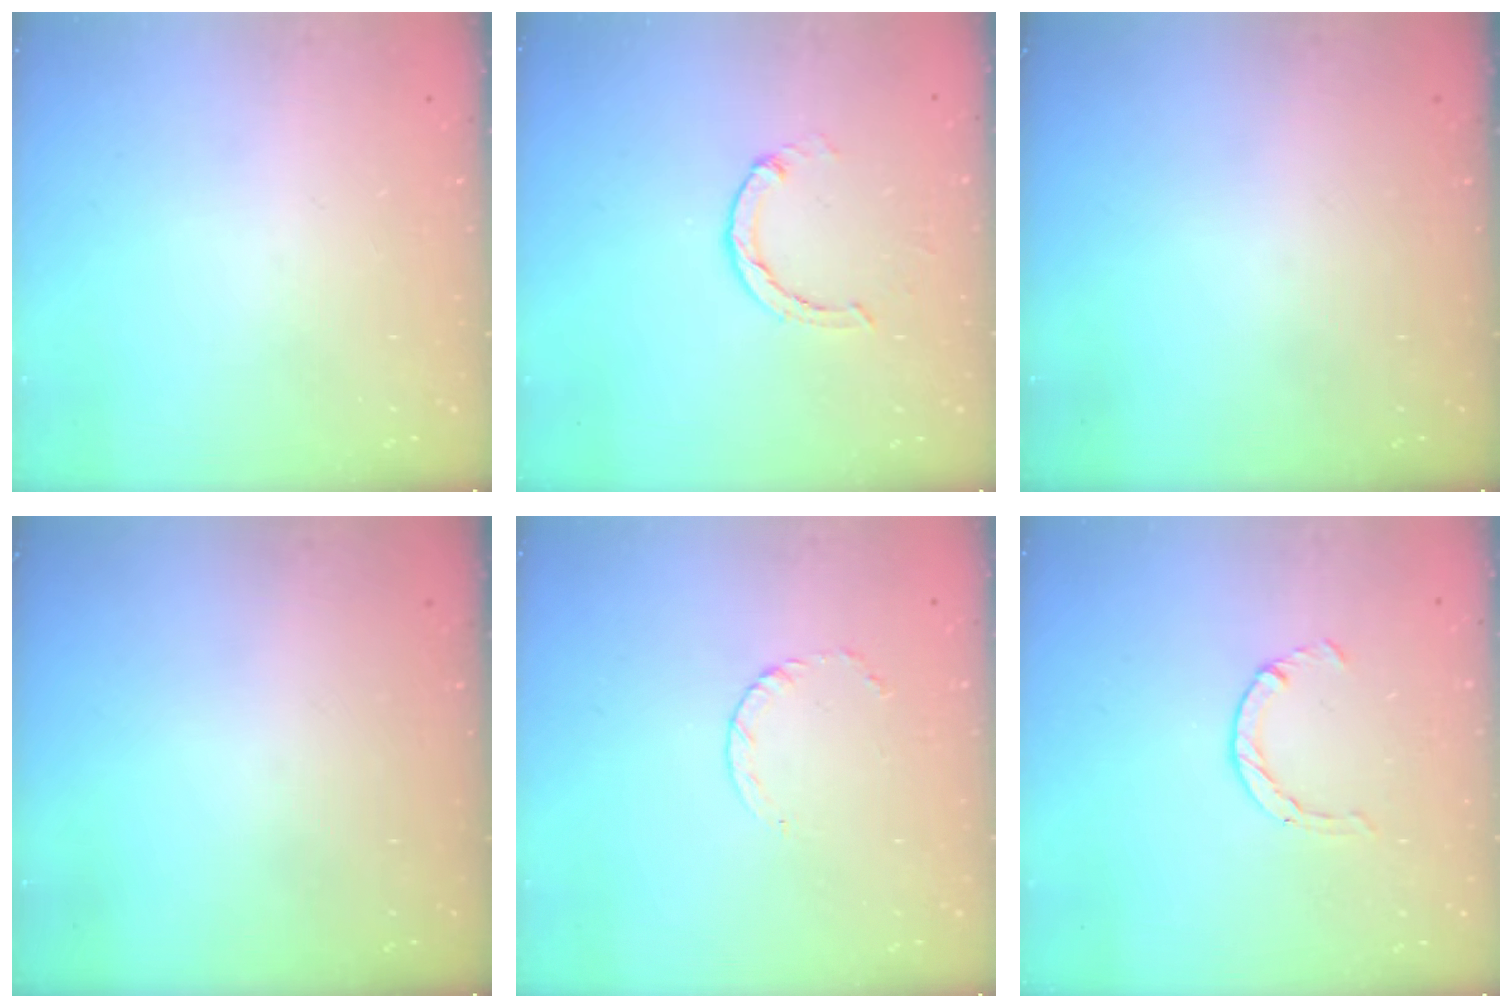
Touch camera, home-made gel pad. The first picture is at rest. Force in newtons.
{"total": 2.0, "press": 2.0, "slide": 0.2}
{"total": 0.0}
{"total": 0.0}
{"total": 3.2, "press": 3.2, "slide": 0.4}
{"total": 2.1, "press": 2.1, "slide": 0.3}